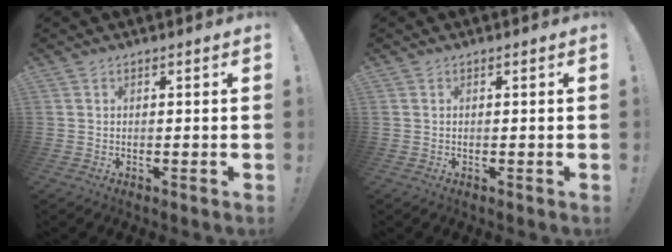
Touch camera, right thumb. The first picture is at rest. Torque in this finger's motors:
{"motor_torque": [-0.17, -0.02, 0.10, -0.04, 0.09]}